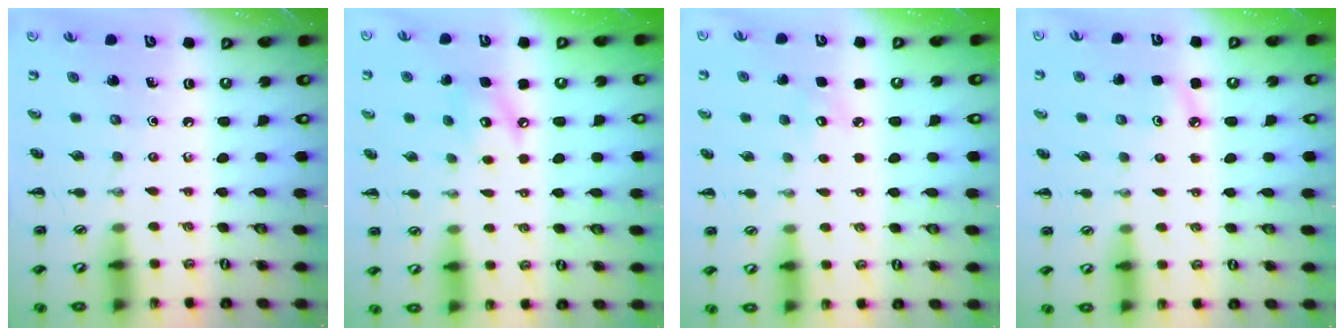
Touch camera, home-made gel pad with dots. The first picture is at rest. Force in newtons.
{"total": 7.7, "press": 7.7, "slide": 0.8}
{"total": 4.2, "press": 4.0, "slide": 1.1}
{"total": 4.9, "press": 4.7, "slide": 1.4}